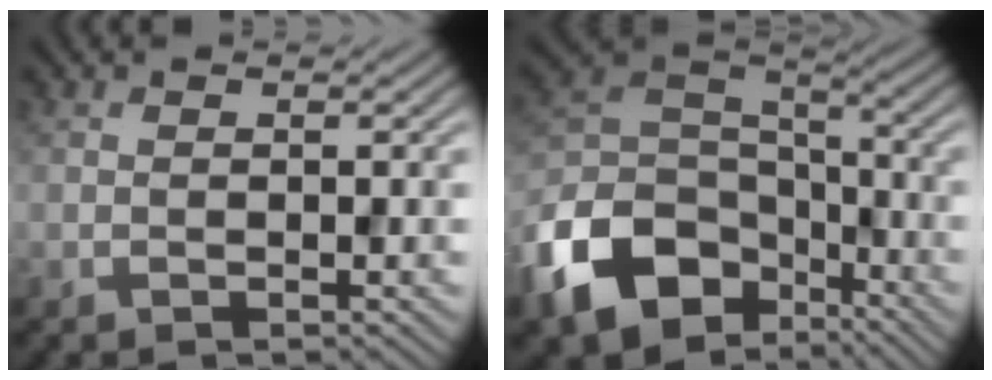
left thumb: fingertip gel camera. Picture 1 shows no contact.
{"total": 15.1, "force": [-8.2, 9.9, 7.9], "torque": [-0.213, -0.034, -0.163]}